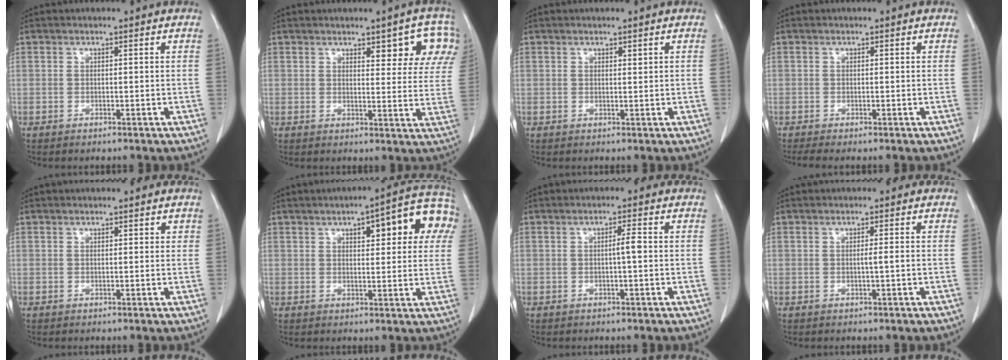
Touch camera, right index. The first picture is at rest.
{"total": 8.2, "force": [4.8, 3.0, 5.9], "torque": [-0.051, 0.001, 0.048]}
{"total": 0.6, "force": [0.4, 0.2, 0.3], "torque": [-0.004, -0.004, 0.006]}
{"total": 1.0, "force": [-0.5, 0.1, 0.9], "torque": [-0.021, -0.005, -0.013]}
{"total": 1.0, "force": [0.7, 0.5, 0.5], "torque": [0.001, 0.000, 0.006]}
{"total": 12.6, "force": [4.9, 3.7, 11.0], "torque": [-0.125, 0.029, 0.055]}
{"total": 1.9, "force": [-0.1, 0.0, 1.9], "torque": [-0.031, 0.002, -0.002]}
{"total": 1.2, "force": [-0.1, -0.2, 1.1], "torque": [-0.021, 0.000, -0.001]}